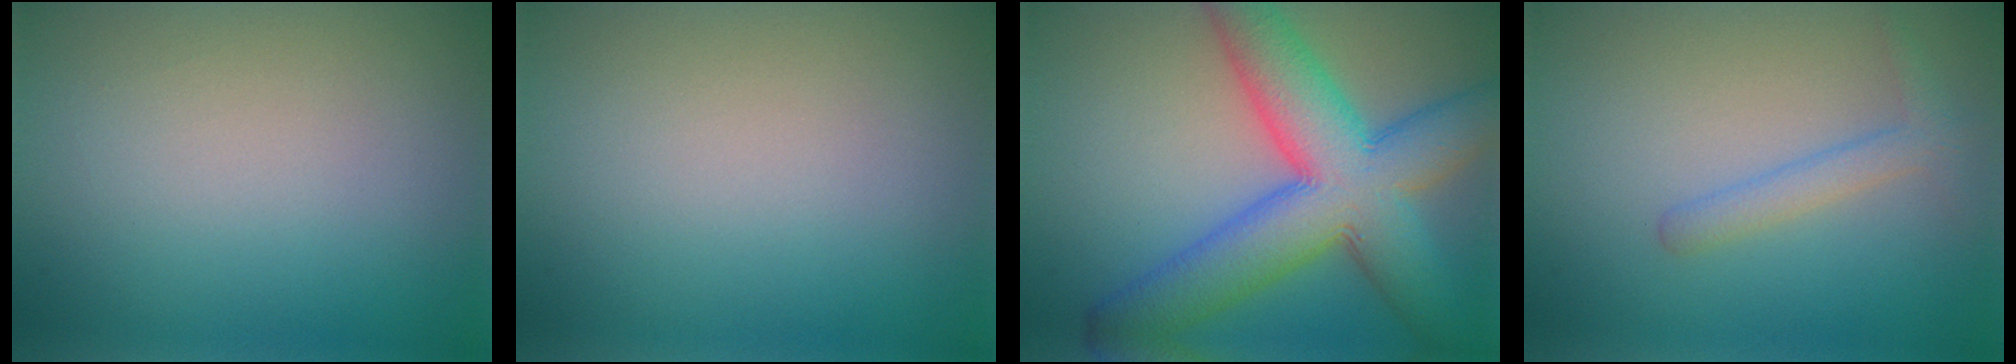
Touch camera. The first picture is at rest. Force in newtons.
{"total": 0.0}
{"total": 11.0, "press": 11.0, "slide": 0.3}
{"total": 2.0, "press": 1.9, "slide": 0.1}